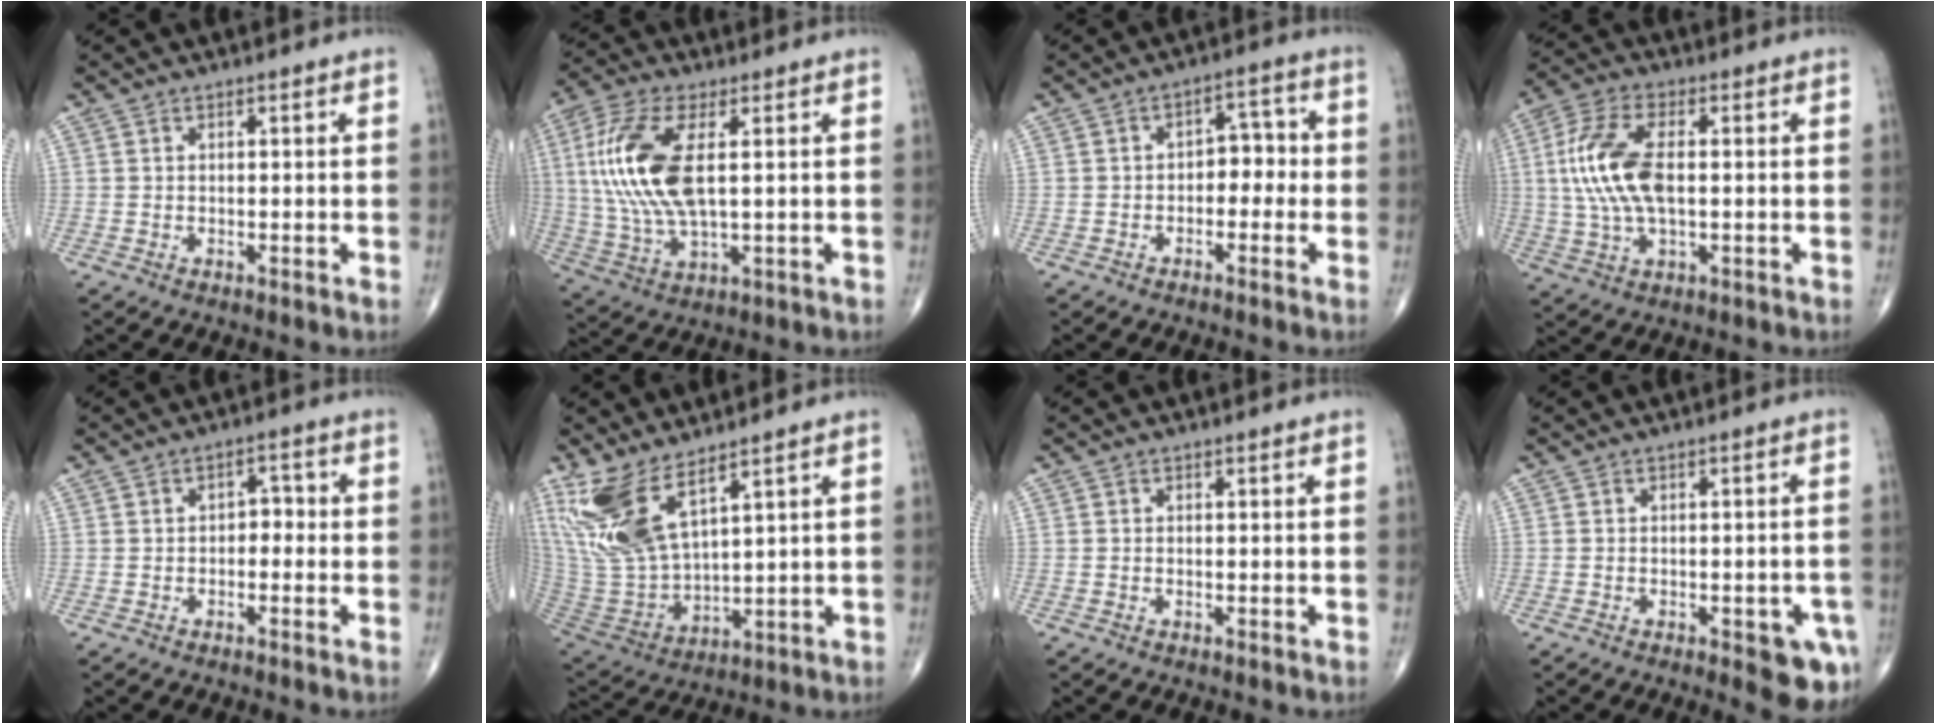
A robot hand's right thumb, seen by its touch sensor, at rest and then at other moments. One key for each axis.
{"total": 15.9, "fx": 2.6, "fy": 6.5, "fz": 14.2, "tx": -0.324, "ty": -0.004, "tz": 0.055}
{"total": 5.3, "fx": -1.0, "fy": 3.5, "fz": 3.8, "tx": -0.026, "ty": 0.027, "tz": -0.025}
{"total": 13.4, "fx": 0.9, "fy": 6.5, "fz": 11.7, "tx": -0.255, "ty": 0.010, "tz": 0.017}
{"total": 3.0, "fx": -0.6, "fy": 2.0, "fz": 2.1, "tx": -0.012, "ty": 0.015, "tz": -0.018}
{"total": 14.8, "fx": 9.0, "fy": 5.4, "fz": 10.4, "tx": -0.219, "ty": -0.050, "tz": 0.202}
{"total": 0.0}
{"total": 7.6, "fx": -3.4, "fy": 2.7, "fz": 6.3, "tx": -0.059, "ty": 0.009, "tz": -0.037}